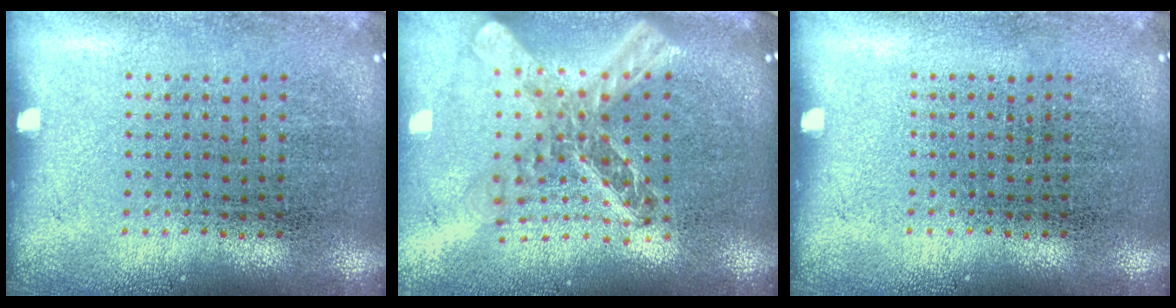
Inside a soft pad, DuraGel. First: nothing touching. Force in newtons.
{"total": 2.4, "press": 1.9, "slide": 1.4}
{"total": 0.0}